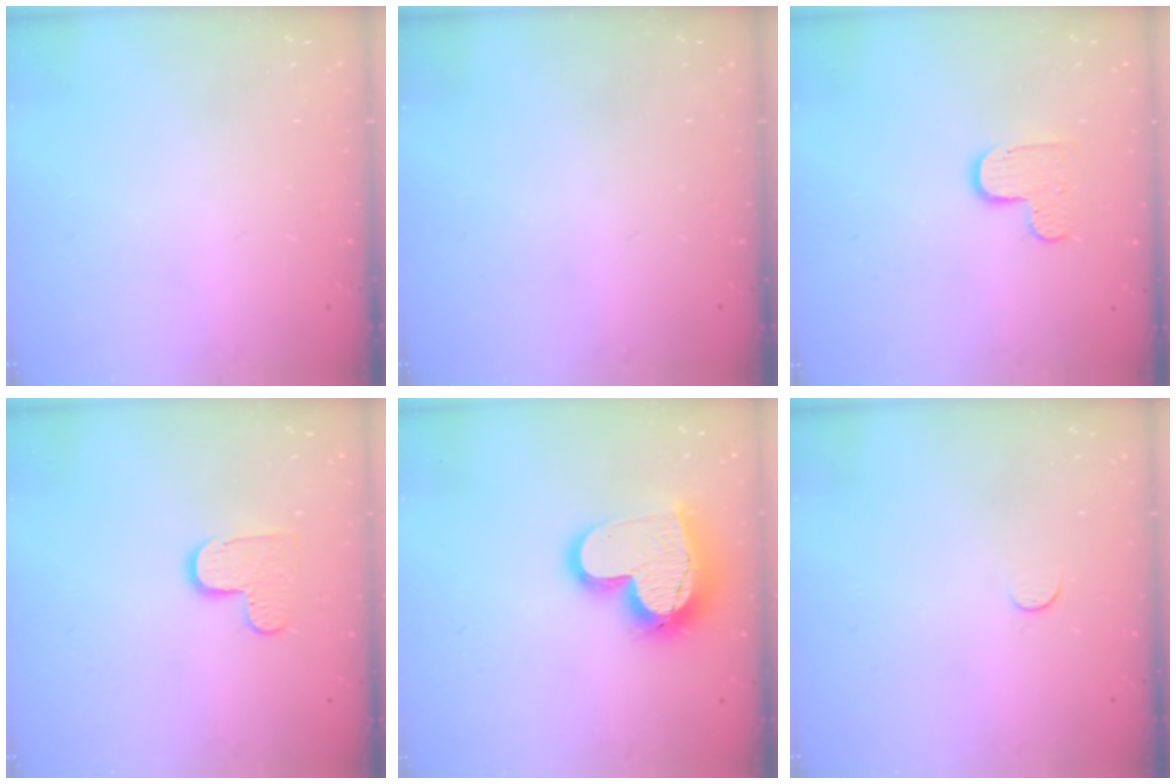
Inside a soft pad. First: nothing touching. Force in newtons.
{"total": 0.0}
{"total": 6.2, "press": 6.2, "slide": 0.3}
{"total": 6.8, "press": 6.8, "slide": 0.2}
{"total": 17.1, "press": 17.0, "slide": 1.5}
{"total": 3.5, "press": 3.5, "slide": 0.4}